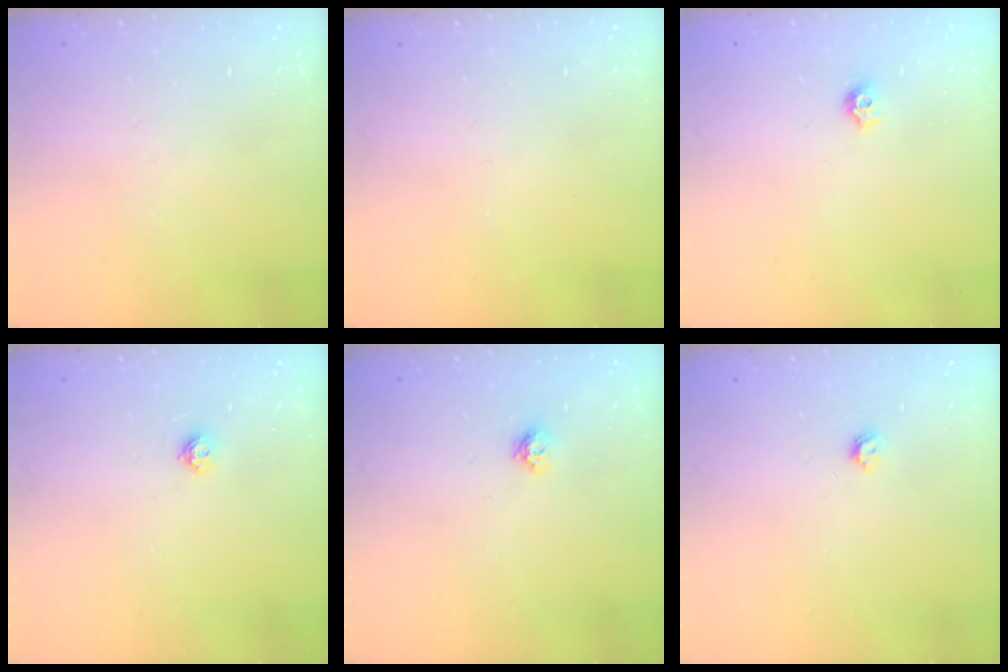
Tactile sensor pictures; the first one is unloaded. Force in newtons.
{"total": 0.0}
{"total": 5.8, "press": 5.7, "slide": 0.8}
{"total": 5.8, "press": 5.8, "slide": 0.3}
{"total": 4.9, "press": 4.8, "slide": 0.6}
{"total": 3.9, "press": 3.8, "slide": 0.7}